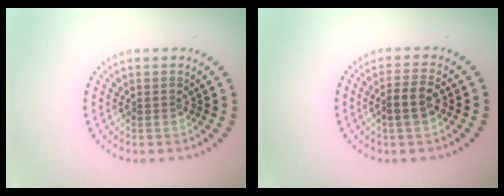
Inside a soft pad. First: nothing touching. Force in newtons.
{"total": 2.5, "press": 2.3, "slide": 0.9}